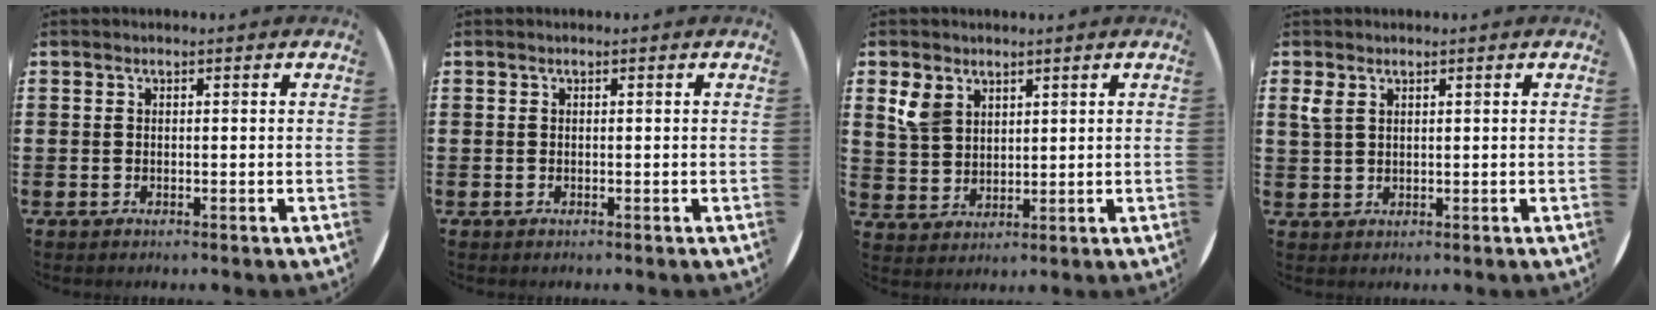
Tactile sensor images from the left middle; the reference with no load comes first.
{"total": 0.0}
{"total": 4.4, "force": [2.8, 3.0, 1.7], "torque": [-0.043, 0.010, 0.054]}
{"total": 2.0, "force": [1.3, 1.2, 1.0], "torque": [-0.024, 0.004, 0.026]}